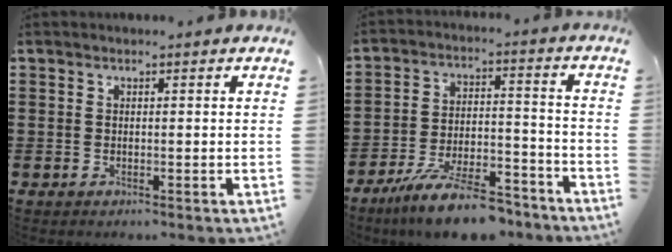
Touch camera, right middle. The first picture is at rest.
{"total": 10.9, "force": [-9.1, 1.7, 5.6], "torque": [-0.098, 0.023, -0.172]}